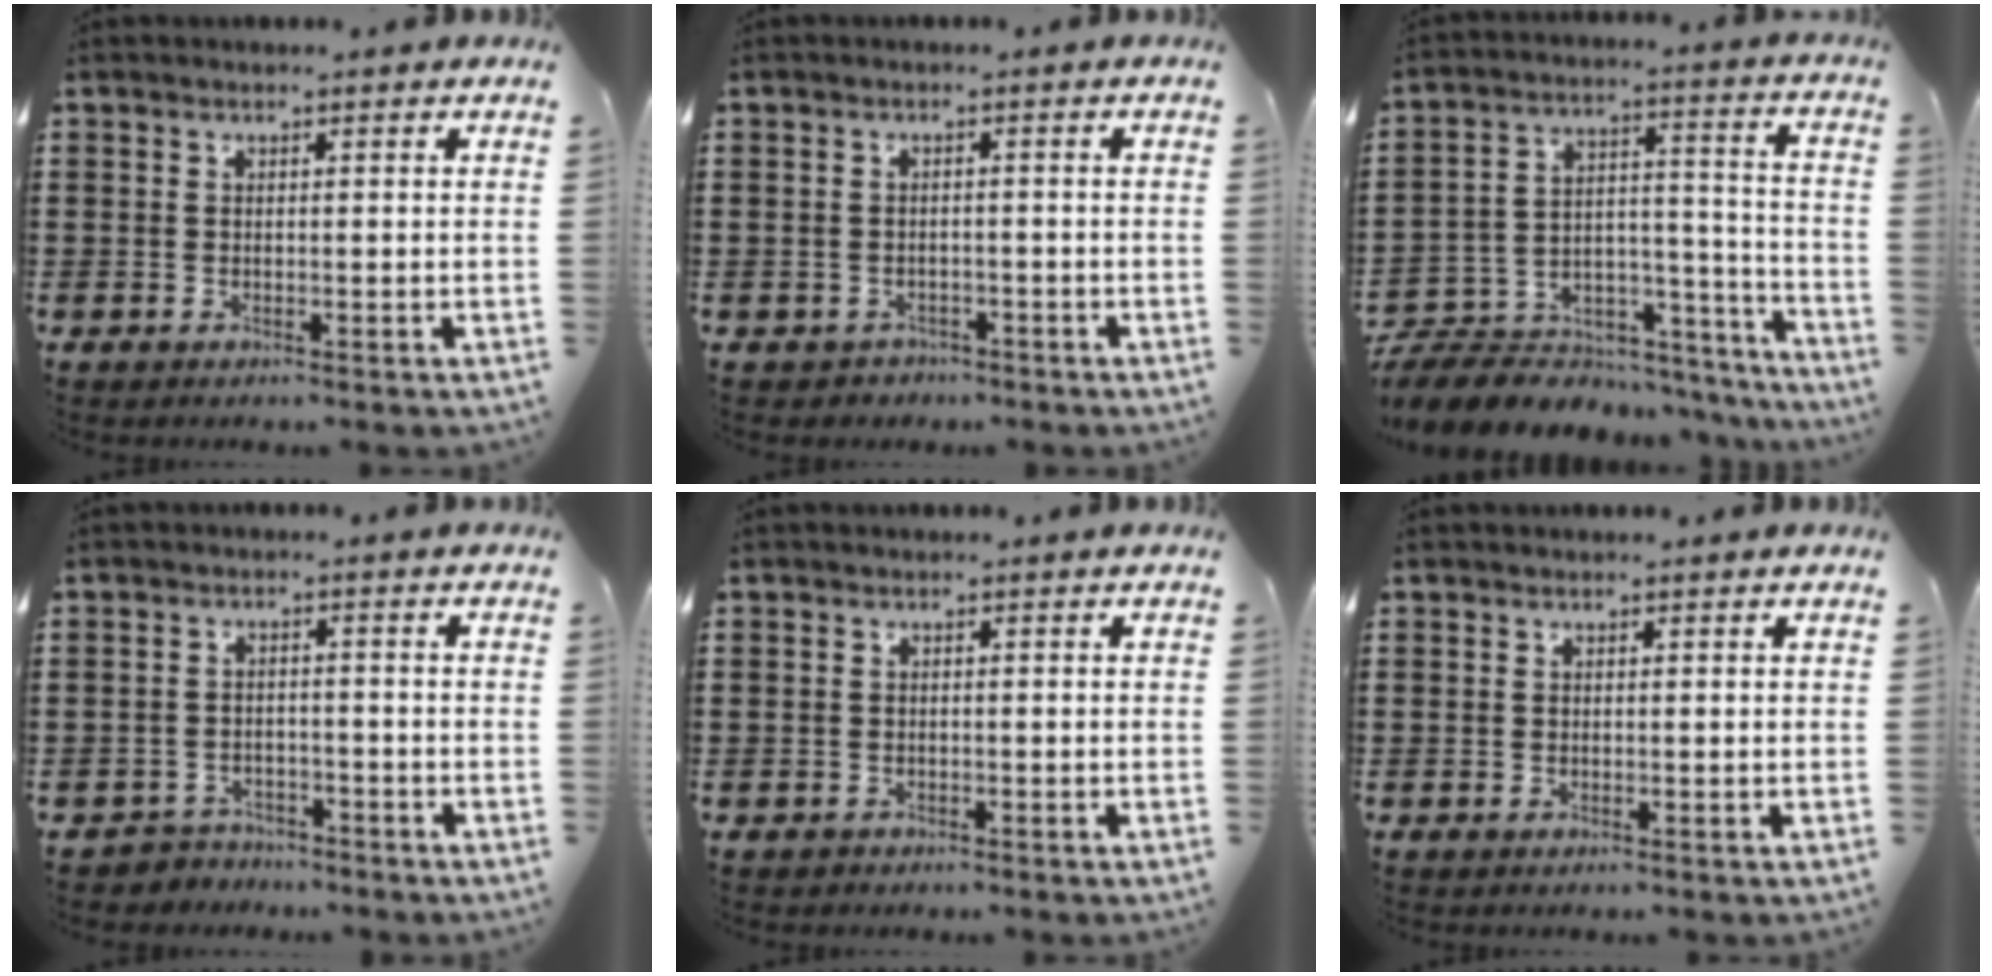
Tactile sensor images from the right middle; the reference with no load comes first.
{"total": 1.4, "force": [-1.2, 0.7, -0.2], "torque": [-0.003, 0.003, -0.029]}
{"total": 7.7, "force": [-6.9, 2.9, 1.4], "torque": [-0.026, 0.012, -0.134]}
{"total": 2.8, "force": [-2.6, 0.9, -0.4], "torque": [-0.002, 0.002, -0.060]}
{"total": 0.9, "force": [-0.7, 0.6, -0.1], "torque": [0.001, 0.004, -0.017]}
{"total": 0.0}